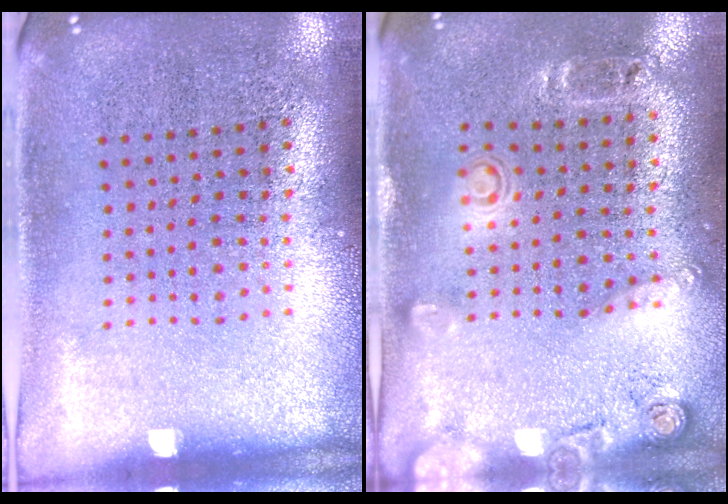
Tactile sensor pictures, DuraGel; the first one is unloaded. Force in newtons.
{"total": 1.8, "press": 1.2, "slide": 1.3}